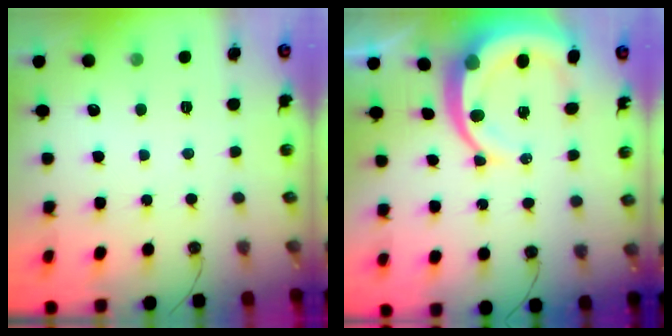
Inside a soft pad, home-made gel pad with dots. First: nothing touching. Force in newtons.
{"total": 11.0, "press": 10.9, "slide": 1.4}